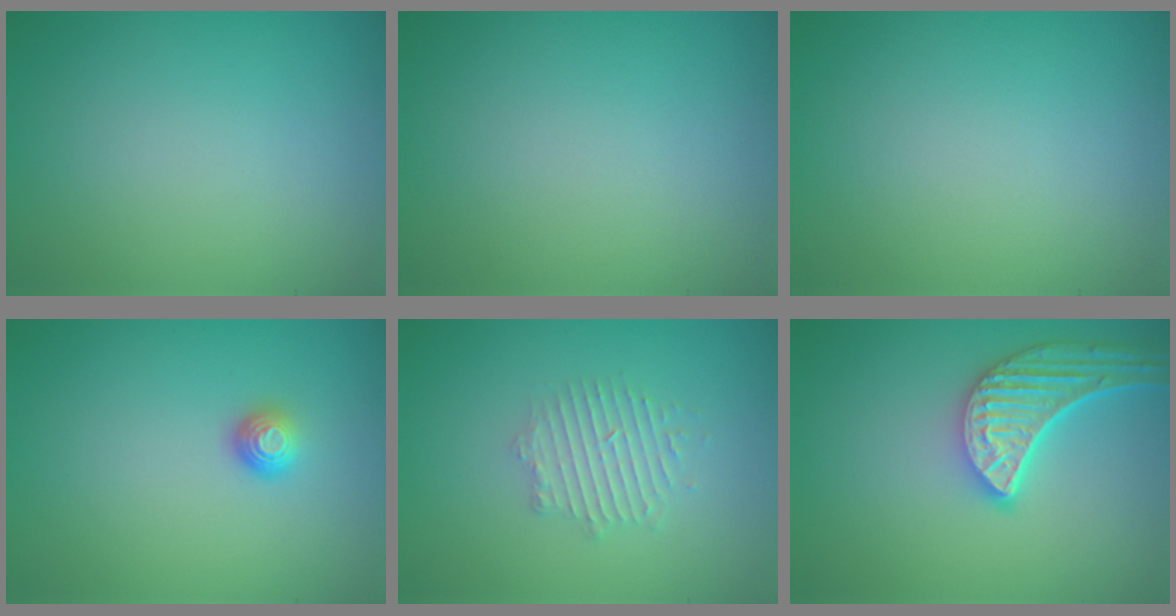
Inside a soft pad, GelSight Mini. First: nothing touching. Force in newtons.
{"total": 0.0}
{"total": 0.0}
{"total": 1.3, "press": 1.0, "slide": 0.9}
{"total": 2.4, "press": 2.4, "slide": 0.3}
{"total": 5.3, "press": 4.4, "slide": 3.0}